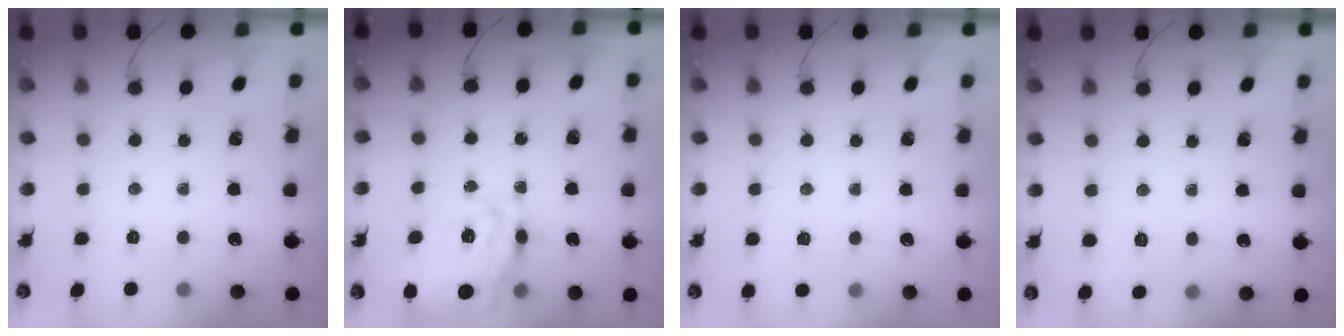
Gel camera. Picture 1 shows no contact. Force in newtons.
{"total": 14.5, "press": 13.8, "slide": 4.4}
{"total": 4.2, "press": 3.8, "slide": 1.7}
{"total": 1.7, "press": 0.1, "slide": 1.7}